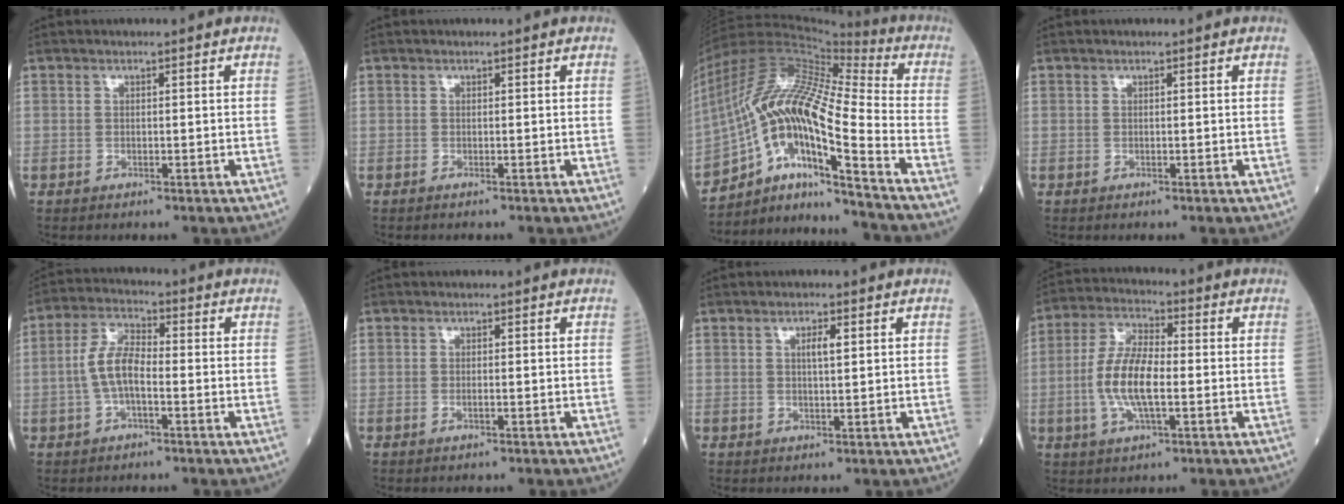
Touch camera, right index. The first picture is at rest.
{"total": 0.0}
{"total": 19.0, "force": [-10.3, 1.9, 15.9], "torque": [-0.323, 0.004, -0.182]}
{"total": 0.0}
{"total": 6.3, "force": [-1.1, 2.4, 5.7], "torque": [-0.125, 0.012, -0.025]}
{"total": 0.8, "force": [-0.4, 0.1, 0.7], "torque": [-0.016, 0.000, -0.007]}
{"total": 2.1, "force": [0.7, 0.4, 2.0], "torque": [-0.035, -0.001, 0.011]}
{"total": 9.5, "force": [-1.5, 2.9, 8.9], "torque": [-0.192, 0.002, -0.031]}